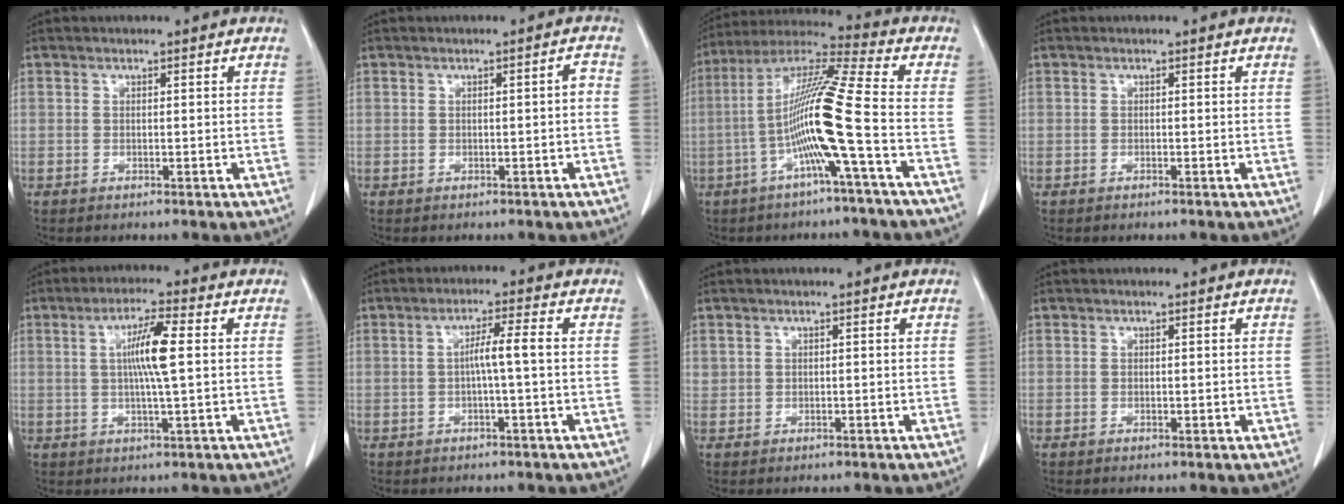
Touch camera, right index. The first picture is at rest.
{"total": 1.3, "force": [-0.3, 0.2, 1.3], "torque": [-0.014, 0.002, -0.004]}
{"total": 13.7, "force": [-3.4, -1.7, 13.2], "torque": [-0.250, 0.009, -0.075]}
{"total": 0.0}
{"total": 6.9, "force": [1.0, -0.1, 6.8], "torque": [-0.123, -0.001, 0.015]}
{"total": 3.7, "force": [-0.2, -0.4, 3.7], "torque": [-0.065, 0.007, -0.002]}
{"total": 0.9, "force": [0.4, 0.8, 0.1], "torque": [0.008, 0.006, 0.005]}
{"total": 0.7, "force": [0.0, 0.4, 0.5], "torque": [-0.007, -0.002, 0.003]}